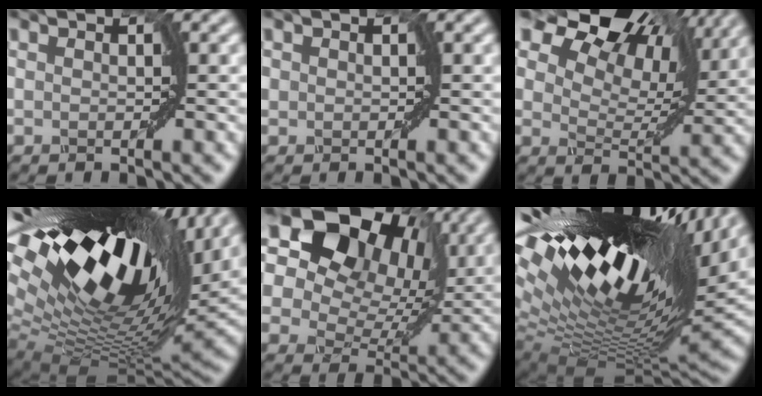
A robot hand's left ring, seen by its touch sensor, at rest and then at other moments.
{"total": 0.6, "force": [0.2, 0.5, 0.1], "torque": [0.000, 0.003, 0.001]}
{"total": 12.7, "force": [9.0, 5.9, 6.7], "torque": [-0.134, 0.032, 0.128]}
{"total": 19.7, "force": [9.4, 8.2, 15.2], "torque": [-0.267, 0.020, 0.167]}
{"total": 18.1, "force": [9.6, 11.5, 10.2], "torque": [-0.220, 0.090, 0.156]}
{"total": 20.9, "force": [9.1, 7.6, 17.2], "torque": [-0.281, 0.031, 0.158]}